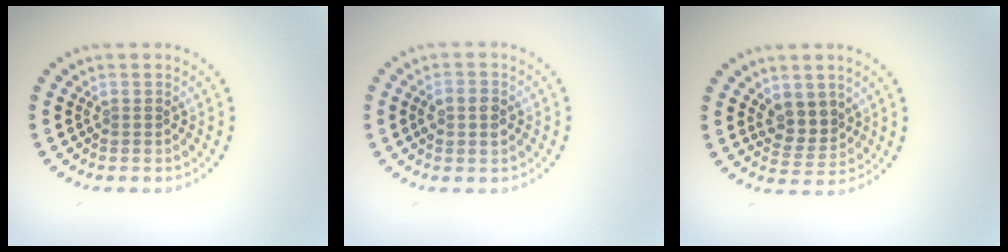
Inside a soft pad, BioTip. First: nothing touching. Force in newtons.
{"total": 2.7, "press": 2.7, "slide": 0.0}
{"total": 2.9, "press": 2.6, "slide": 1.3}